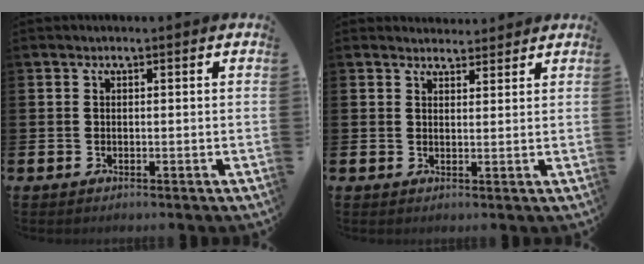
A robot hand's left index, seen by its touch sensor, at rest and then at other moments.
{"total": 2.6, "force": [2.5, 0.7, -0.3], "torque": [0.009, -0.014, 0.045]}